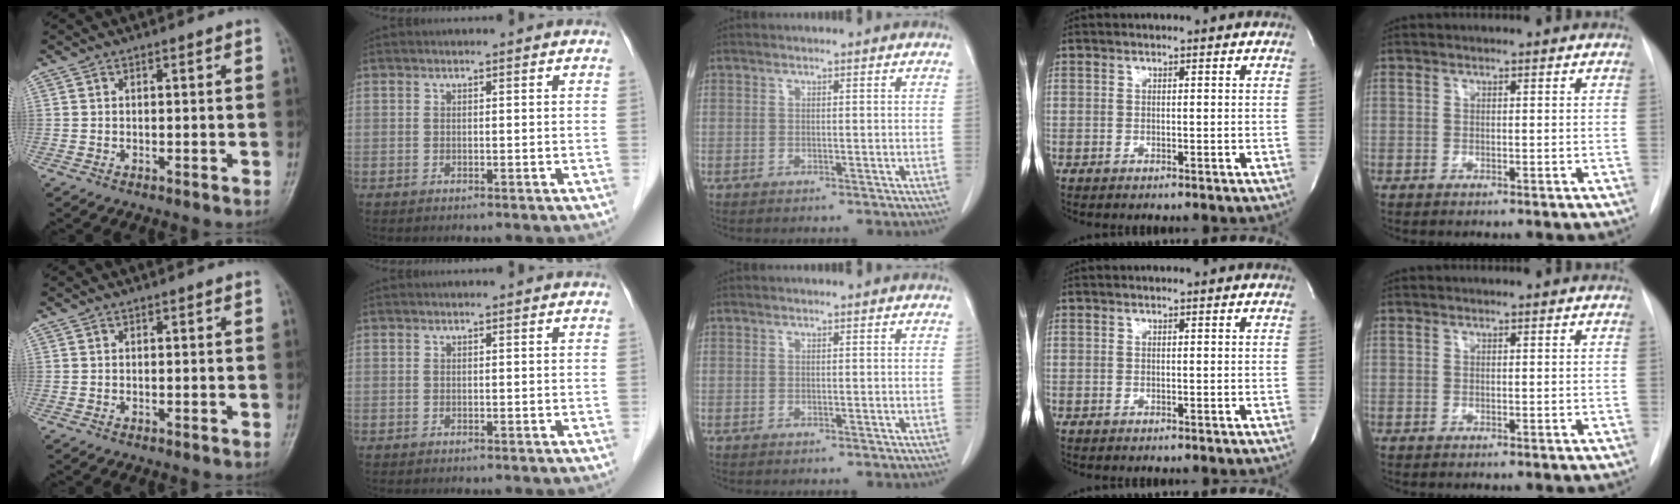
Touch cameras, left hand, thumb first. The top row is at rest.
{}